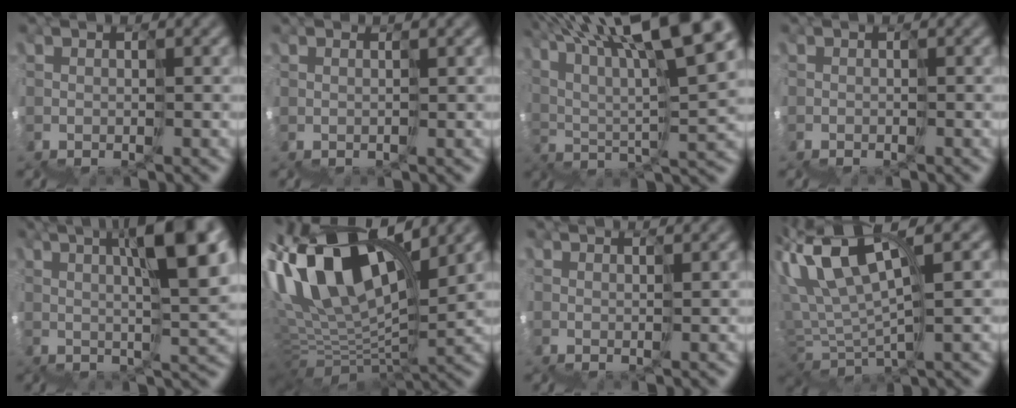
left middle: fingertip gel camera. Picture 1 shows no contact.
{"total": 1.0, "force": [0.5, 0.1, 0.8], "torque": [-0.002, 0.013, 0.005]}
{"total": 11.9, "force": [8.7, 2.0, 7.9], "torque": [-0.172, 0.051, 0.148]}
{"total": 1.0, "force": [-0.8, 0.4, 0.4], "torque": [-0.010, -0.007, -0.009]}
{"total": 8.2, "force": [4.3, 1.2, 6.8], "torque": [-0.088, 0.040, 0.069]}
{"total": 8.4, "force": [5.5, 3.3, 5.4], "torque": [-0.132, 0.044, 0.083]}
{"total": 3.3, "force": [3.0, 0.8, 0.9], "torque": [-0.009, 0.038, 0.044]}
{"total": 3.9, "force": [3.8, 0.1, 0.8], "torque": [-0.055, 0.032, 0.059]}